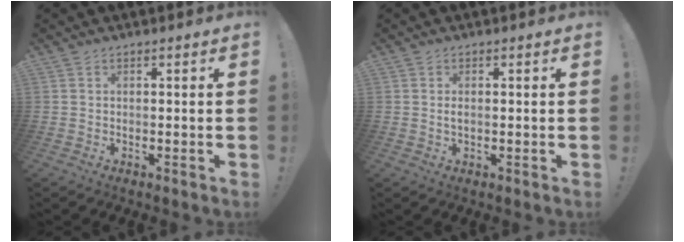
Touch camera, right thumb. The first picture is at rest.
{"total": 1.1, "force": [0.0, 0.3, 1.1], "torque": [-0.021, 0.002, -0.001]}